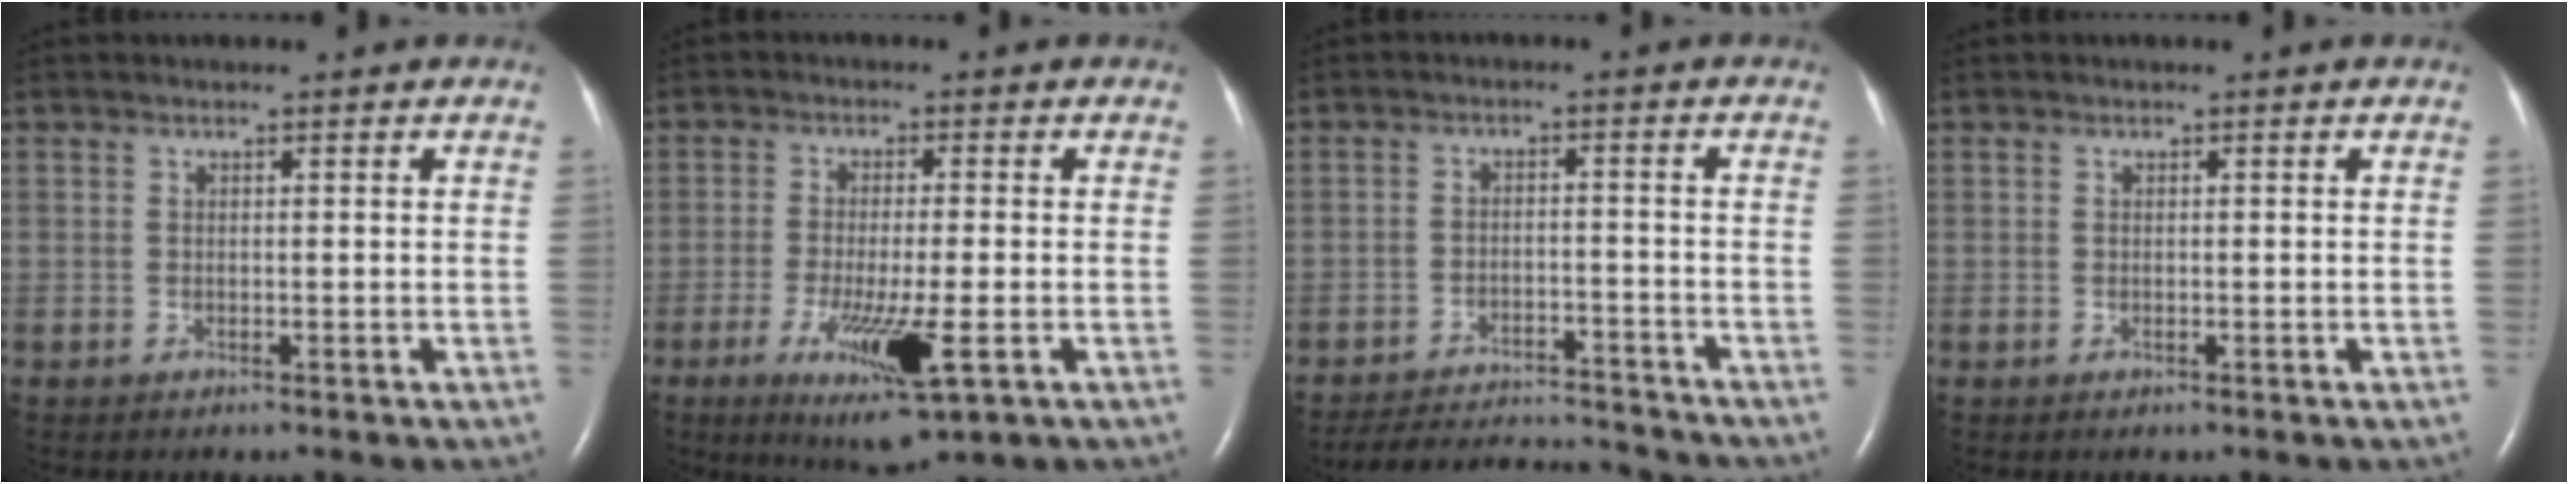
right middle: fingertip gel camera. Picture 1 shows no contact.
{"total": 9.7, "force": [-3.8, 1.3, 8.9], "torque": [-0.161, -0.027, -0.057]}
{"total": 10.0, "force": [-10.0, 0.4, 0.9], "torque": [-0.018, 0.002, -0.154]}
{"total": 0.0}